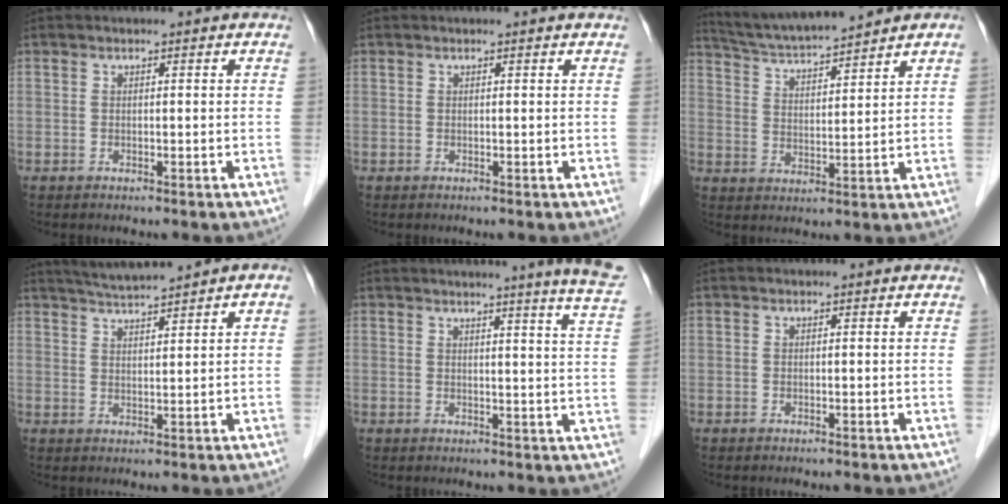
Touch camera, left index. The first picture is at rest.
{"total": 0.7, "force": [0.7, 0.0, 0.2], "torque": [-0.009, 0.006, 0.010]}
{"total": 10.3, "force": [9.6, 0.0, 3.7], "torque": [-0.070, 0.020, 0.171]}
{"total": 4.8, "force": [4.0, -0.5, 2.5], "torque": [-0.047, 0.014, 0.075]}
{"total": 11.9, "force": [10.4, -1.2, 5.8], "torque": [-0.068, -0.050, 0.094]}
{"total": 0.0}